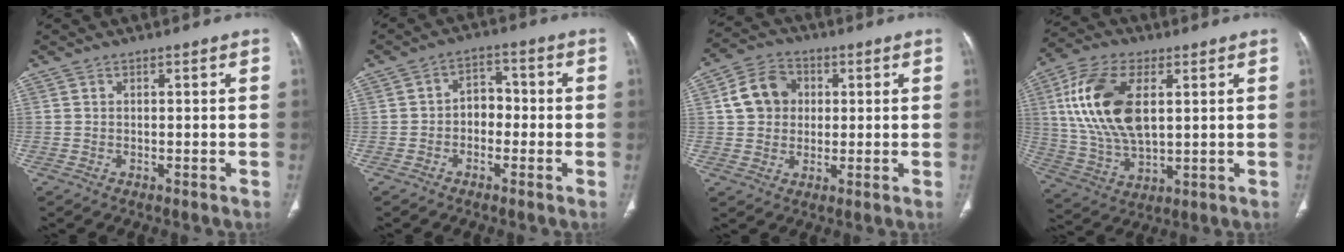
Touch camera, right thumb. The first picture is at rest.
{"total": 4.9, "force": [-1.1, 3.8, 2.9], "torque": [-0.017, 0.025, -0.032]}
{"total": 9.1, "force": [1.4, 7.7, 4.5], "torque": [-0.059, 0.009, 0.018]}
{"total": 17.3, "force": [3.9, 9.2, 14.1], "torque": [-0.277, -0.004, 0.077]}